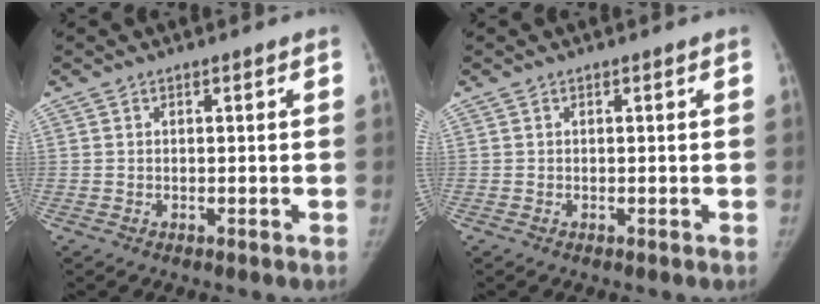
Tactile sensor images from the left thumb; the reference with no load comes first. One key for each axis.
{"total": 0.0}